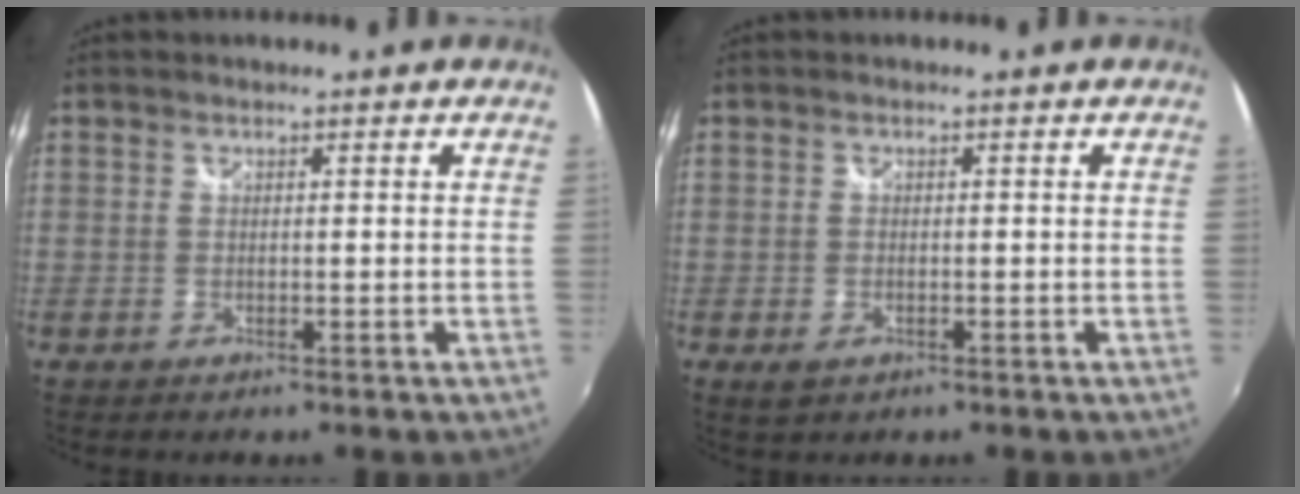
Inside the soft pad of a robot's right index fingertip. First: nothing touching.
{"total": 2.4, "force": [-1.0, 1.6, 1.5], "torque": [-0.028, -0.004, -0.013]}